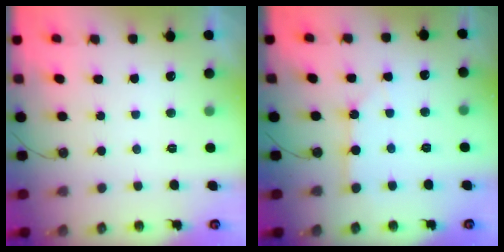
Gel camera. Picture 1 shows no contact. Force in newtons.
{"total": 2.6, "press": 2.6, "slide": 0.1}